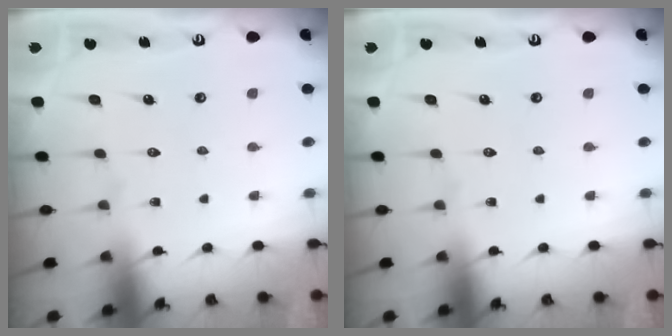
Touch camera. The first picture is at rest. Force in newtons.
{"total": 0.0}